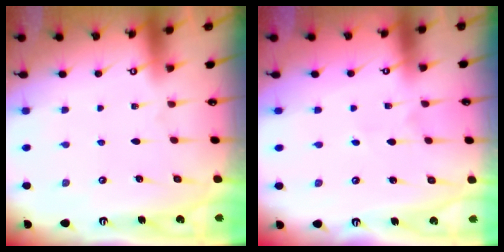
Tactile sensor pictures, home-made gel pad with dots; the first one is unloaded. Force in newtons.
{"total": 1.4, "press": 1.3, "slide": 0.1}